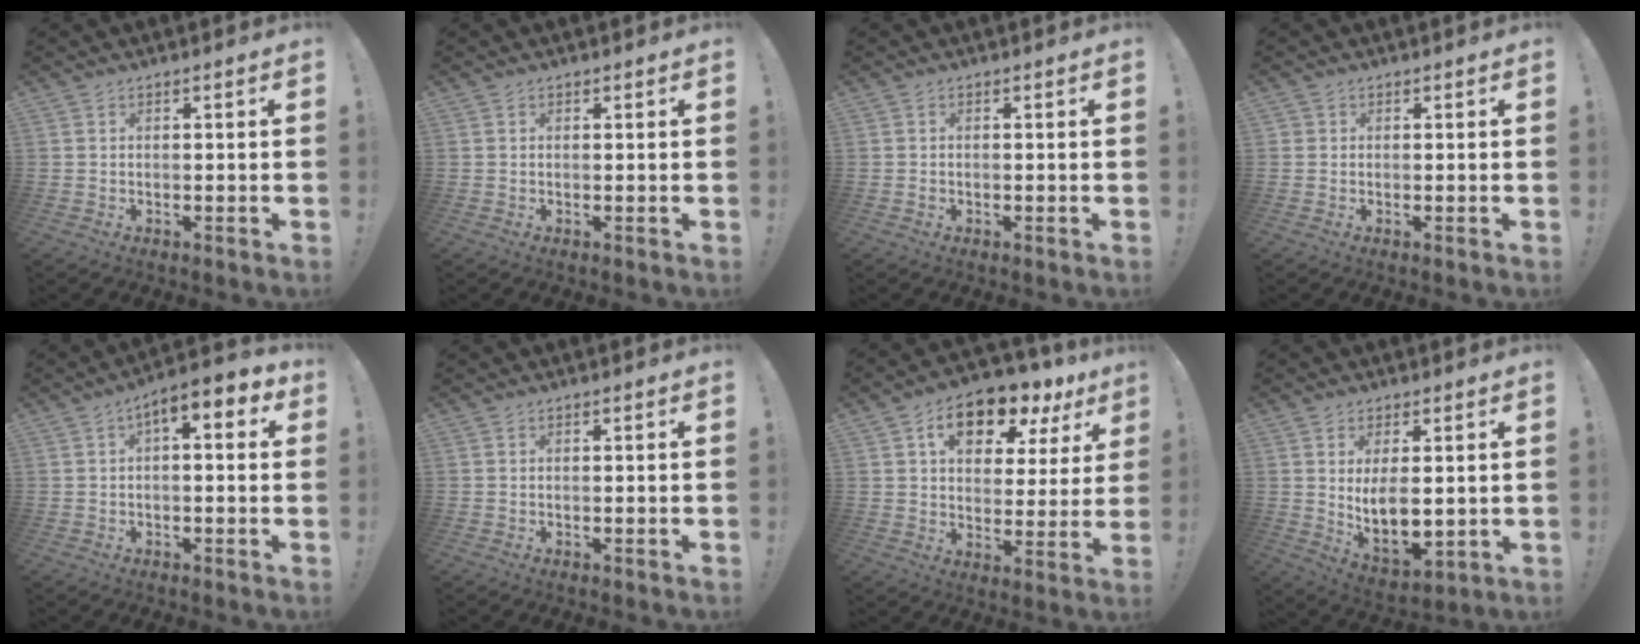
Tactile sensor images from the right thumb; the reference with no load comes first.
{"total": 0.0}
{"total": 0.6, "force": [-0.4, 0.4, 0.2], "torque": [-0.012, 0.005, -0.006]}
{"total": 1.1, "force": [0.3, 1.1, 0.2], "torque": [-0.004, 0.002, 0.005]}
{"total": 5.8, "force": [1.8, 2.0, 5.1], "torque": [-0.075, -0.014, 0.030]}
{"total": 0.0}
{"total": 13.5, "force": [8.0, 7.4, 8.0], "torque": [-0.118, -0.047, 0.140]}
{"total": 10.4, "force": [2.3, 5.5, 8.6], "torque": [-0.139, -0.032, 0.044]}